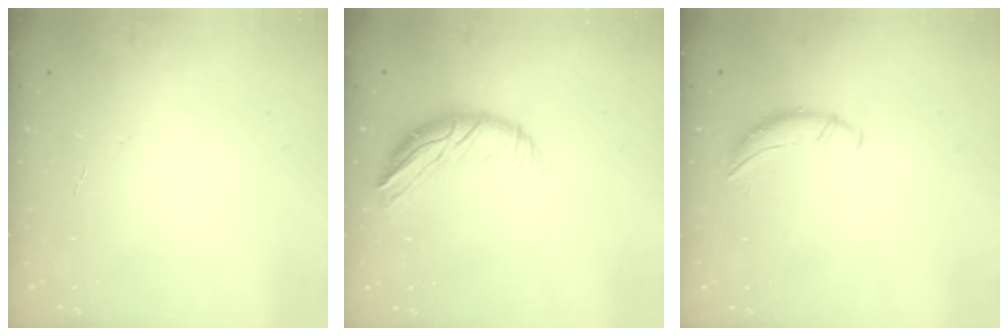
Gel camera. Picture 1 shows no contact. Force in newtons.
{"total": 8.9, "press": 8.9, "slide": 1.2}
{"total": 0.0}